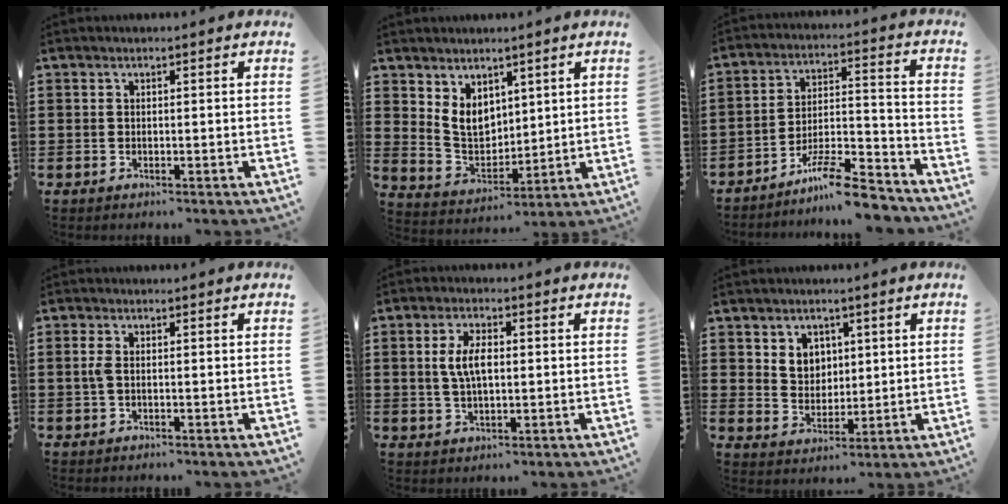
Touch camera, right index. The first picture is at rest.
{"total": 6.0, "force": [3.1, 4.4, 2.7], "torque": [-0.069, 0.001, 0.062]}
{"total": 9.8, "force": [-8.6, 1.2, 4.7], "torque": [-0.068, 0.027, -0.159]}
{"total": 1.9, "force": [-0.1, 0.6, 1.8], "torque": [-0.048, -0.005, -0.008]}
{"total": 5.3, "force": [0.6, 2.3, 4.8], "torque": [-0.103, 0.006, 0.005]}
{"total": 4.4, "force": [2.1, 3.7, 1.1], "torque": [-0.031, 0.009, 0.037]}